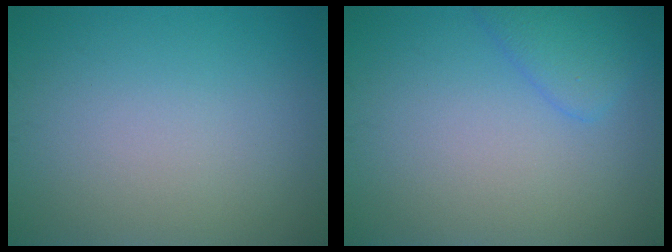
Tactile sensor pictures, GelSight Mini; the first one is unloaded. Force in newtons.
{"total": 2.5, "press": 2.5, "slide": 0.2}